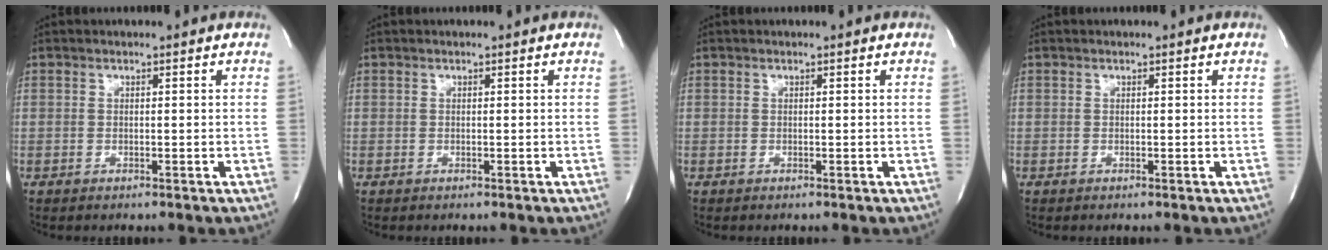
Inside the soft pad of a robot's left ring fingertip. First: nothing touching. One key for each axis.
{"total": 0.0}
{"total": 0.0}
{"total": 0.0}